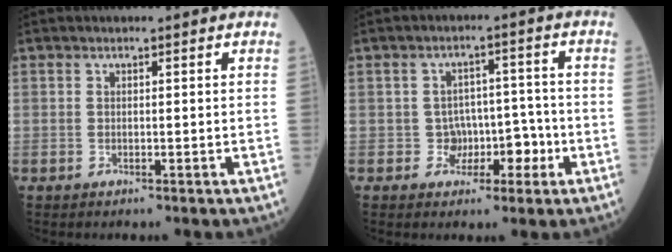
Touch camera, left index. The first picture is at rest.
{"total": 4.6, "force": [-1.8, 3.9, 1.5], "torque": [-0.005, 0.020, -0.024]}